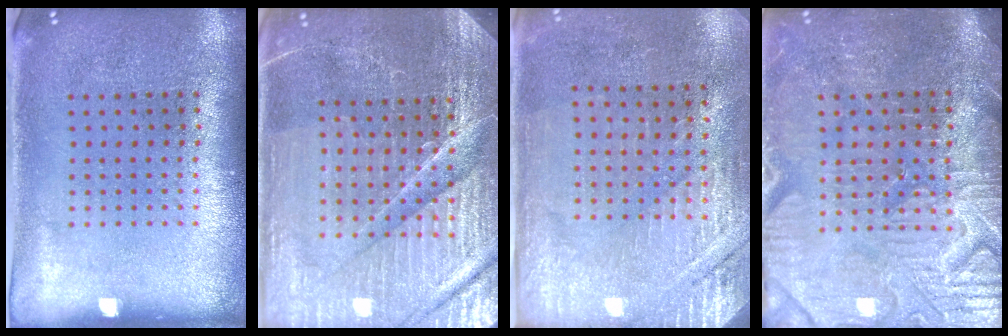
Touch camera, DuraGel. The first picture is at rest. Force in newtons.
{"total": 5.5, "press": 5.1, "slide": 2.1}
{"total": 2.8, "press": 2.7, "slide": 0.9}
{"total": 3.9, "press": 3.7, "slide": 1.2}